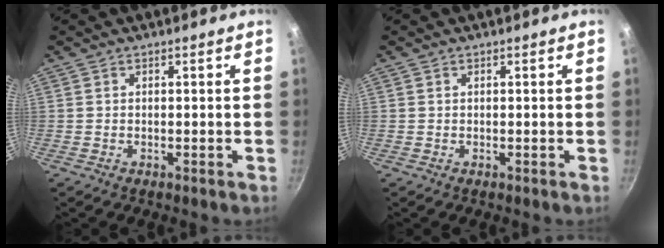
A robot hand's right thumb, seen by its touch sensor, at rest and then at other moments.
{"total": 0.0}